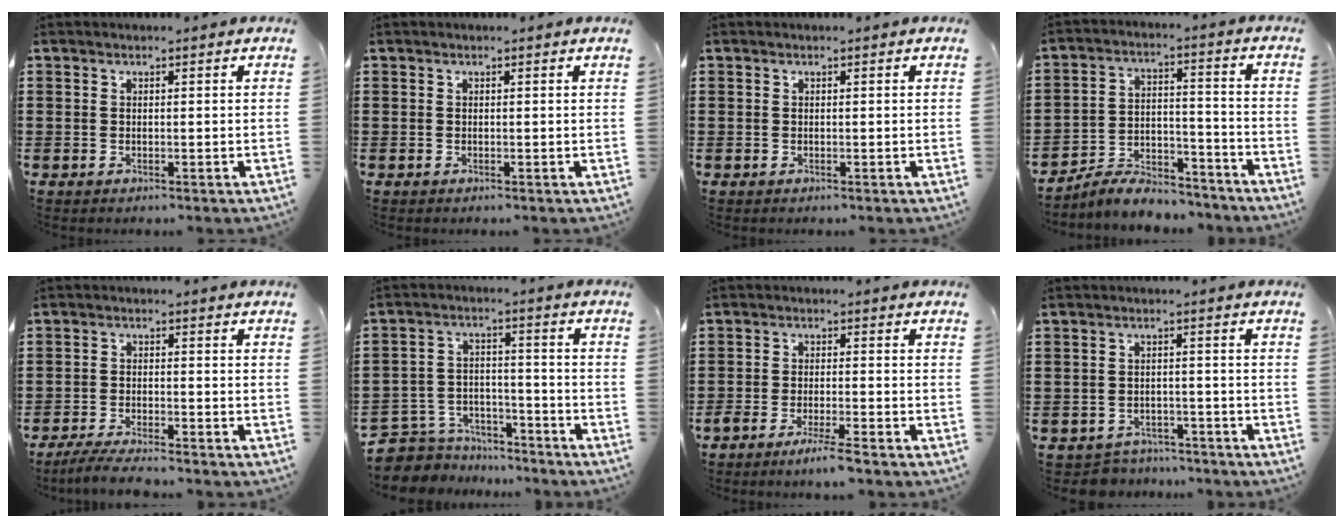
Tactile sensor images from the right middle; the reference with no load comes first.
{"total": 0.0}
{"total": 0.0}
{"total": 6.8, "force": [-6.6, 1.2, 1.4], "torque": [-0.025, 0.012, -0.129]}
{"total": 3.8, "force": [-3.5, 0.0, 1.6], "torque": [-0.034, -0.009, -0.069]}
{"total": 5.5, "force": [-5.2, 1.7, 0.2], "torque": [-0.032, 0.000, -0.113]}
{"total": 3.6, "force": [-2.8, 0.0, 2.4], "torque": [-0.043, -0.006, -0.049]}
{"total": 3.0, "force": [-2.9, 0.5, -0.3], "torque": [-0.006, -0.002, -0.064]}